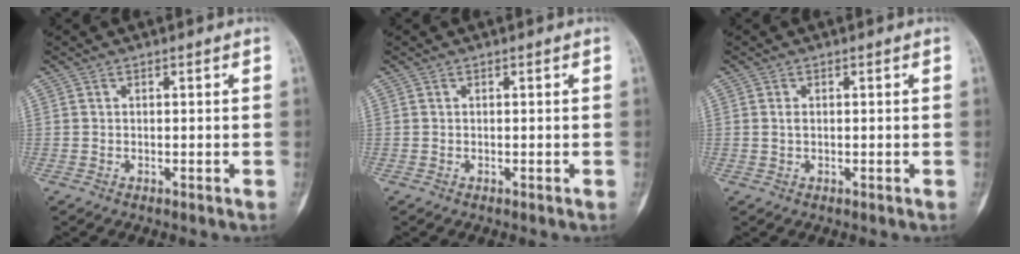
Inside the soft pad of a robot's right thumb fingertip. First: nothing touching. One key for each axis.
{"total": 0.0}
{"total": 0.9, "fx": 0.1, "fy": 0.5, "fz": 0.7, "tx": -0.014, "ty": 0.000, "tz": 0.003}